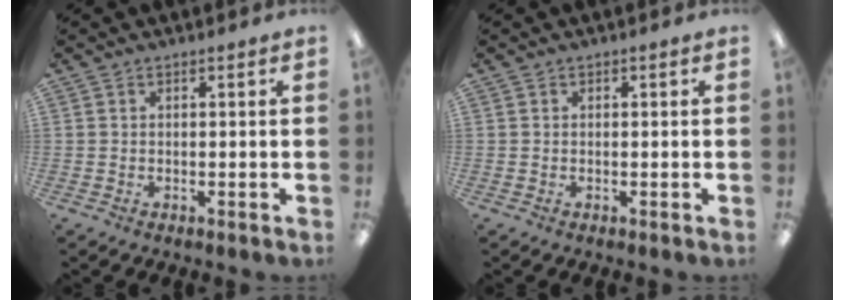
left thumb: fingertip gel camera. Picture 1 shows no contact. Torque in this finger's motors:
{"motor_torque": [0.00, 0.00, 0.01, -0.01, 0.00]}